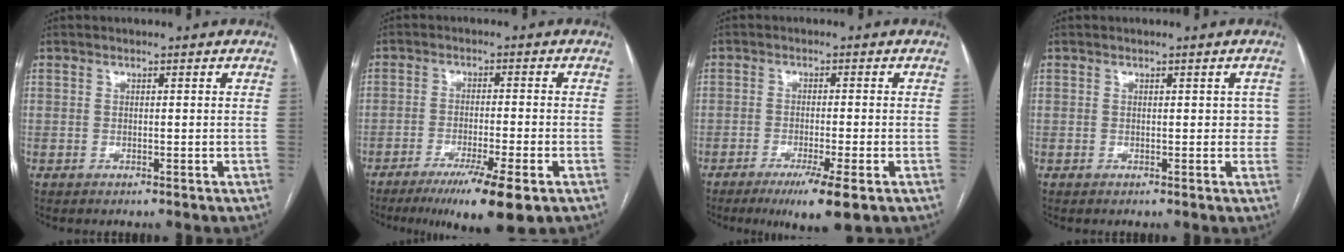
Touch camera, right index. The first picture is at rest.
{"total": 10.1, "force": [-6.2, 0.4, 8.0], "torque": [-0.126, -0.023, -0.097]}
{"total": 6.9, "force": [-4.0, 0.3, 5.7], "torque": [-0.092, -0.017, -0.061]}
{"total": 2.2, "force": [0.4, 1.4, 1.6], "torque": [-0.007, 0.011, 0.004]}